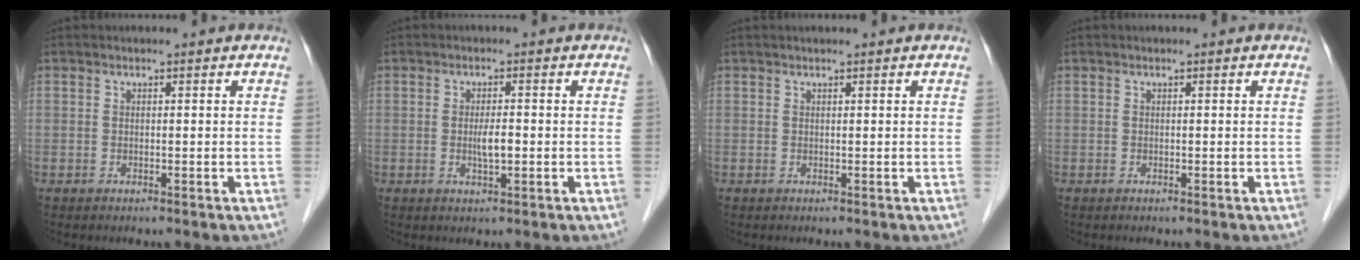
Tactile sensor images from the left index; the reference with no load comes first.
{"total": 2.3, "force": [-0.3, 0.4, 2.3], "torque": [-0.046, -0.002, -0.004]}
{"total": 1.2, "force": [1.1, 0.0, 0.6], "torque": [-0.009, 0.015, 0.021]}
{"total": 0.0}